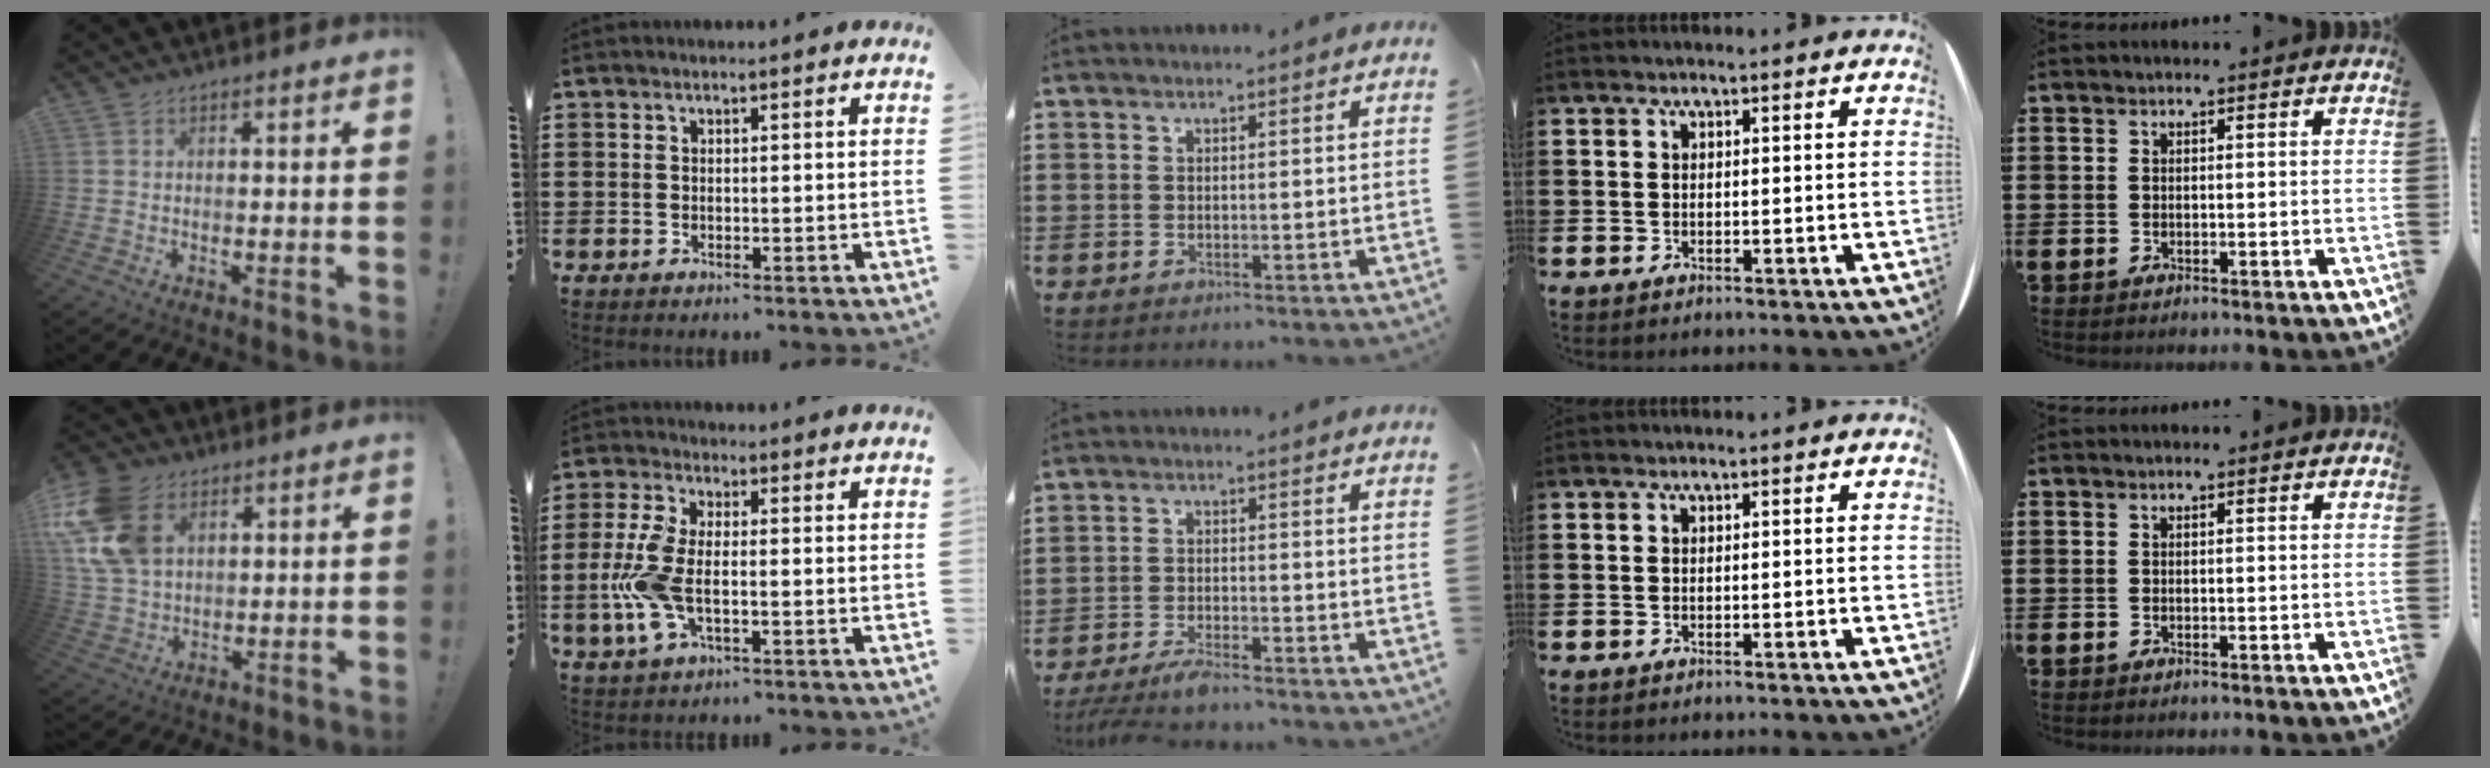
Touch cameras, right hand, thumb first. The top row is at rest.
{"thumb": {"total": 17.1, "force": [6.5, 12.0, 10.4], "torque": [-0.214, -0.022, 0.125]}, "index": {"total": 7.4, "force": [-1.4, 3.3, 6.5], "torque": [-0.170, -0.014, -0.034]}, "middle": {"total": 3.6, "force": [-3.2, 0.2, 1.6], "torque": [-0.042, -0.008, -0.065]}}